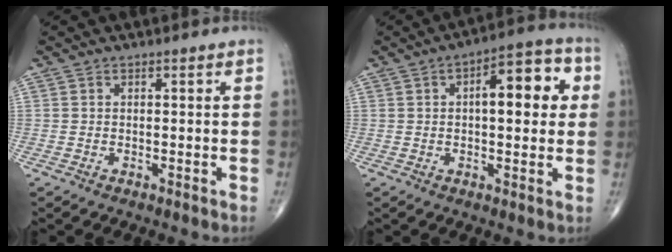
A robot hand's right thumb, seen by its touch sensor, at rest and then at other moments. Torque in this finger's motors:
{"motor_torque": [1.86, 3.14, 1.05, -0.10, 0.09]}